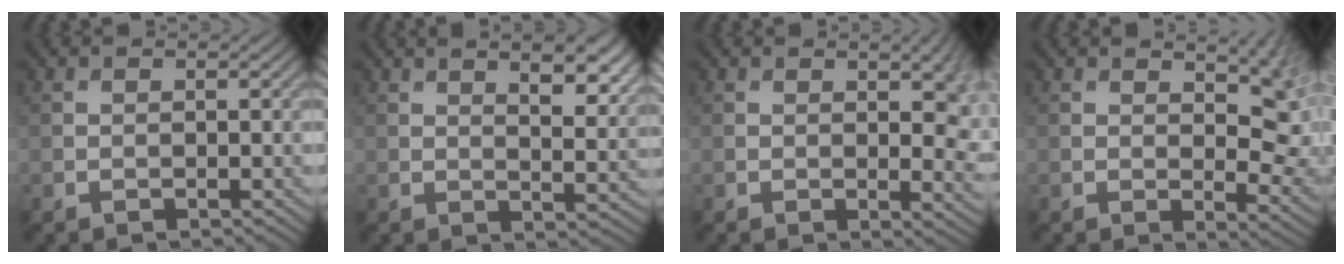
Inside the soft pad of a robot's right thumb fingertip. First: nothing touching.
{"total": 8.2, "force": [4.5, 2.9, 6.2], "torque": [-0.087, 0.005, 0.064]}
{"total": 6.3, "force": [0.8, 2.5, 5.7], "torque": [-0.070, -0.008, 0.018]}
{"total": 7.8, "force": [3.3, 3.4, 6.1], "torque": [-0.079, -0.006, 0.058]}